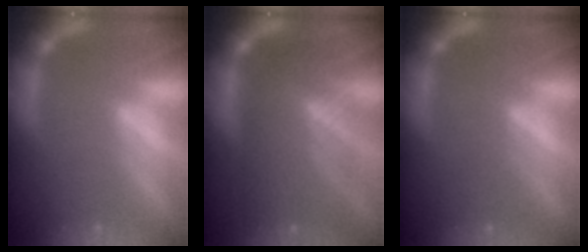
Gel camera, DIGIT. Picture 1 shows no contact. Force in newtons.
{"total": 9.1}
{"total": 2.0}